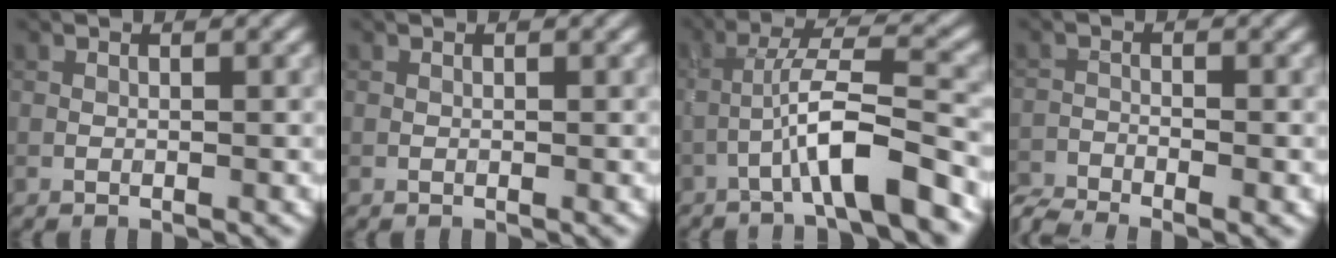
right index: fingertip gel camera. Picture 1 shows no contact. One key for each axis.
{"total": 0.0}
{"total": 6.3, "fx": -3.1, "fy": 0.5, "fz": 5.4, "tx": -0.096, "ty": 0.021, "tz": -0.056}
{"total": 4.2, "fx": -3.7, "fy": 0.6, "fz": 1.8, "tx": -0.042, "ty": -0.016, "tz": -0.076}